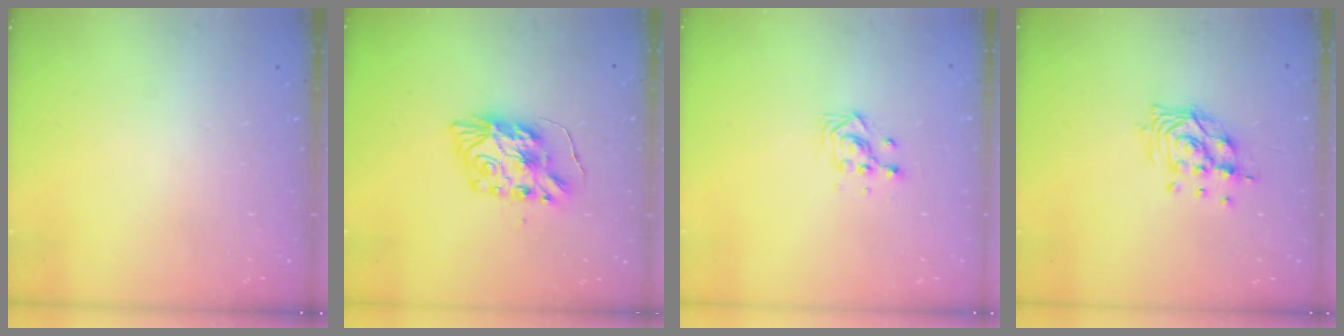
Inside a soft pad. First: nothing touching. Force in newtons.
{"total": 9.5, "press": 9.5, "slide": 0.4}
{"total": 3.8, "press": 3.8, "slide": 0.3}
{"total": 10.7, "press": 10.6, "slide": 1.1}